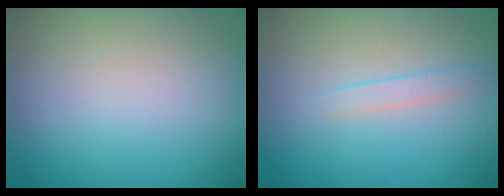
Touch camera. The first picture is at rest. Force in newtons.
{"total": 1.1, "press": 1.1, "slide": 0.0}